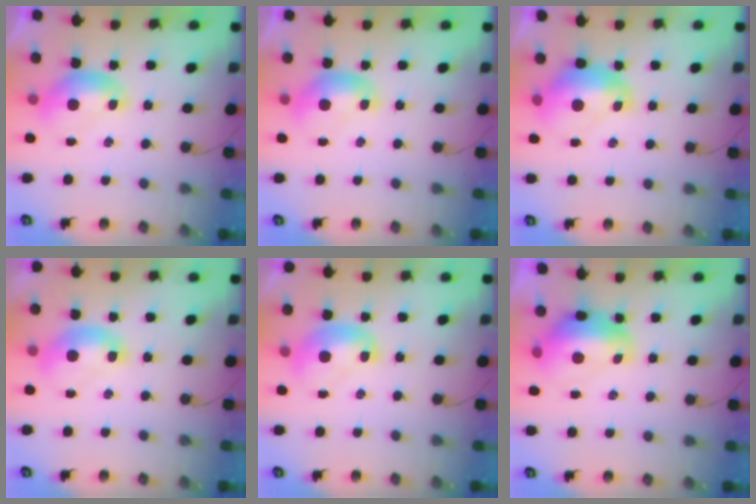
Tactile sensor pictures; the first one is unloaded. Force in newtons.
{"total": 0.0}
{"total": 2.8, "press": 2.7, "slide": 0.7}
{"total": 1.4, "press": 1.4, "slide": 0.3}
{"total": 1.9, "press": 1.9, "slide": 0.2}
{"total": 2.9, "press": 2.8, "slide": 0.7}